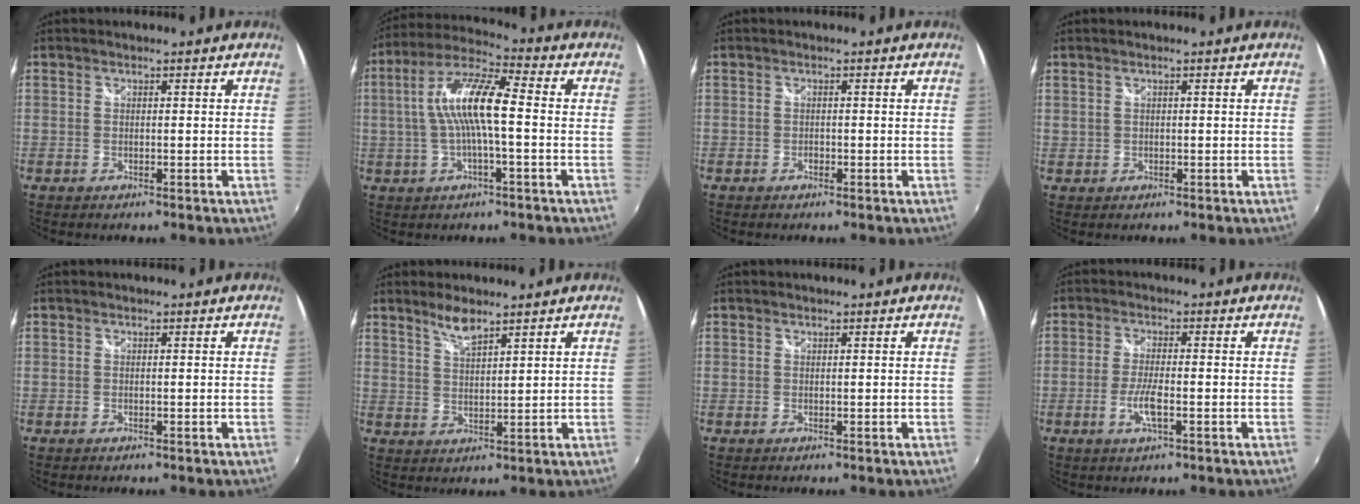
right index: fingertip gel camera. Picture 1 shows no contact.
{"total": 11.8, "force": [0.0, 2.3, 11.5], "torque": [-0.225, 0.017, -0.003]}
{"total": 0.7, "force": [-0.4, 0.5, 0.2], "torque": [-0.005, -0.003, -0.007]}
{"total": 0.8, "force": [0.3, 0.8, 0.2], "torque": [-0.003, 0.001, 0.006]}
{"total": 0.0}
{"total": 4.1, "force": [3.3, 0.6, 2.3], "torque": [-0.043, 0.002, 0.064]}
{"total": 0.0}
{"total": 4.5, "force": [-1.6, 0.7, 4.2], "torque": [-0.088, -0.007, -0.032]}